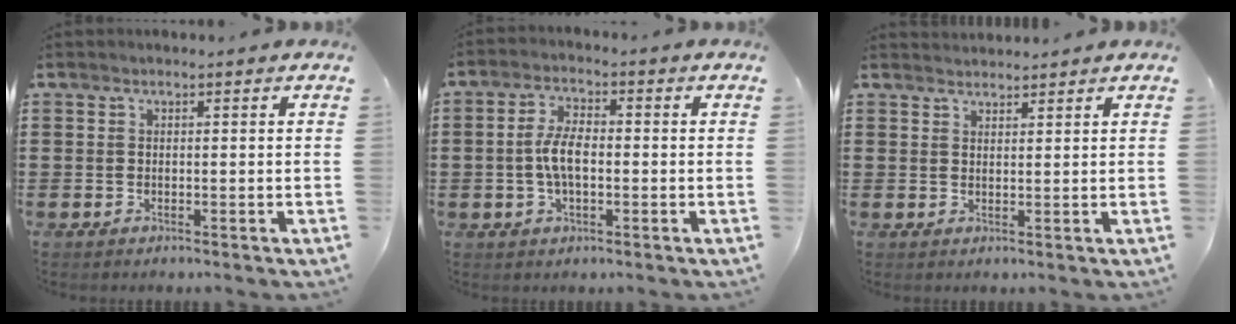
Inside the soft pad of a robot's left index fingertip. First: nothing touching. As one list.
[{"total": 5.7, "force": [-0.6, 2.5, 5.1], "torque": [-0.112, 0.001, -0.016]}, {"total": 1.7, "force": [1.7, 0.2, -0.1], "torque": [-0.001, 0.001, 0.033]}]